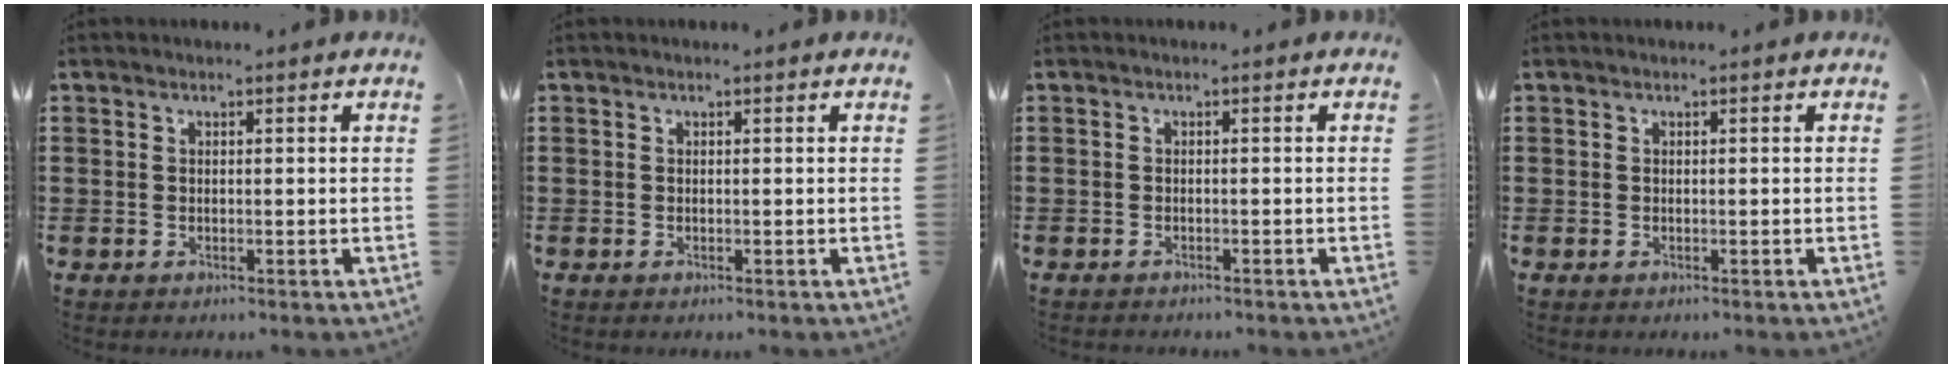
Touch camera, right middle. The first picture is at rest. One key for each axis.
{"total": 0.0}
{"total": 0.5, "fx": -0.5, "fy": 0.0, "fz": 0.0, "tx": -0.001, "ty": 0.000, "tz": -0.011}
{"total": 0.0}